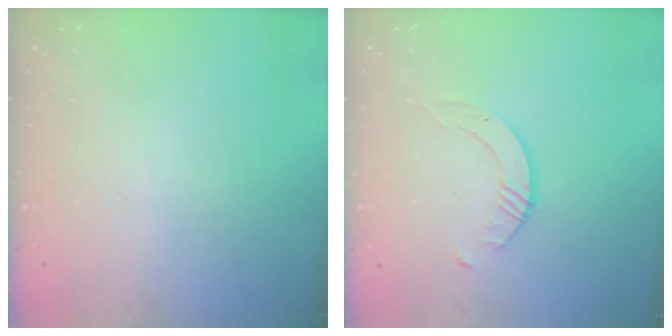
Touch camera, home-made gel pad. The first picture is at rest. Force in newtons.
{"total": 1.7, "press": 1.7, "slide": 0.2}